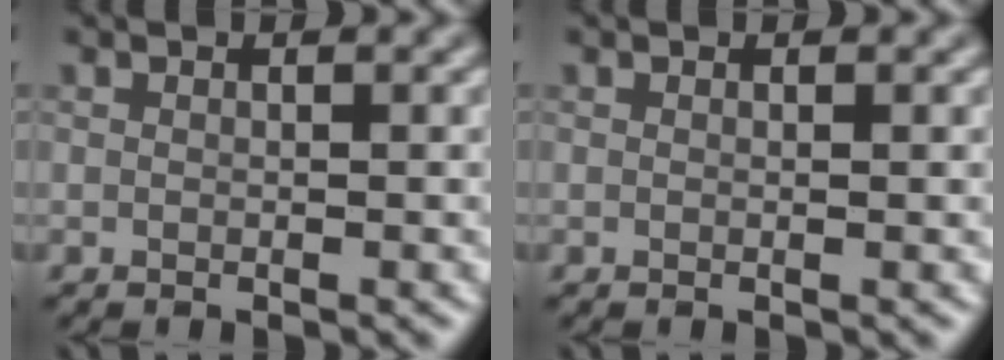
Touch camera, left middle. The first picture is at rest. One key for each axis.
{"total": 0.0}